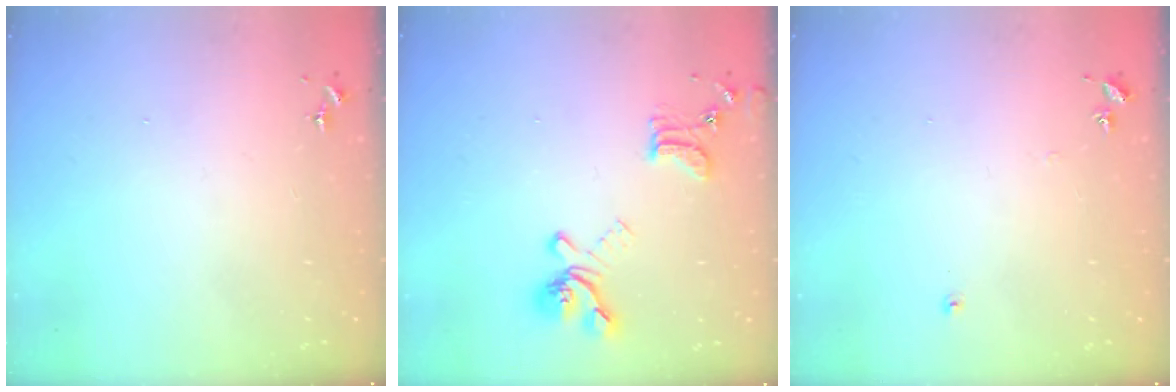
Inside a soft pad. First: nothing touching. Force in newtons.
{"total": 16.5, "press": 16.4, "slide": 1.7}
{"total": 5.6, "press": 5.6, "slide": 0.7}